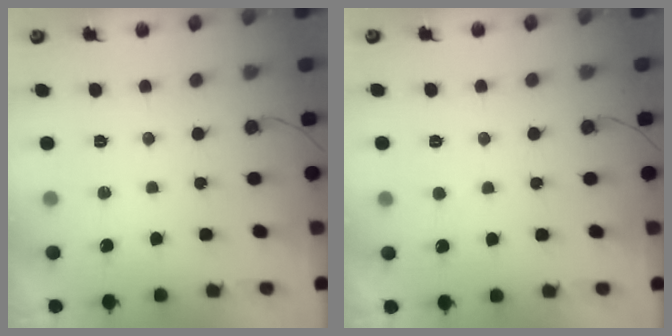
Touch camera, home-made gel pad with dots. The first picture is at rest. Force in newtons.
{"total": 2.0, "press": 2.0, "slide": 0.2}